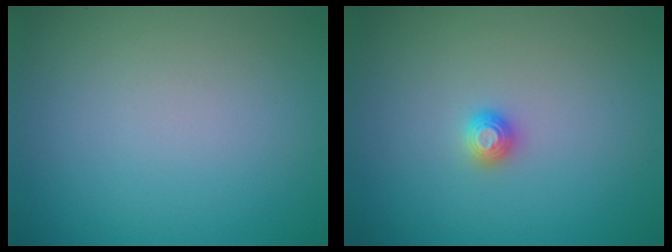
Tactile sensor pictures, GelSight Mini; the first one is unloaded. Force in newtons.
{"total": 1.2, "press": 1.1, "slide": 0.3}